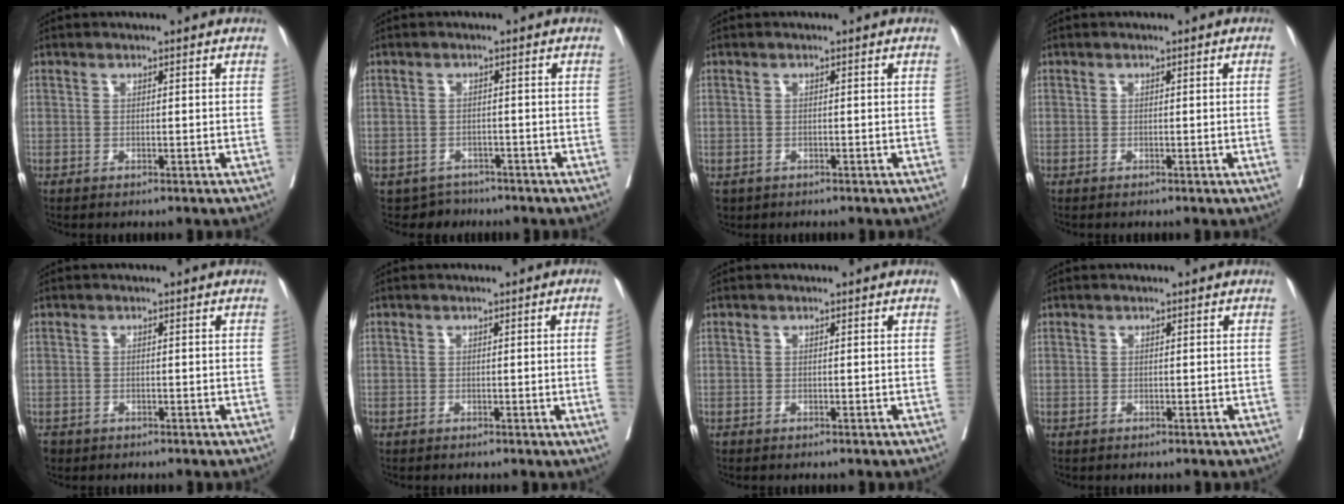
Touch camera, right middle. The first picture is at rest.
{"total": 3.6, "force": [-2.9, 2.2, -0.6], "torque": [0.012, 0.004, -0.045]}
{"total": 1.6, "force": [-1.0, 1.3, 0.3], "torque": [-0.009, 0.000, -0.012]}
{"total": 1.3, "force": [-0.1, -0.6, 1.1], "torque": [-0.008, 0.000, -0.001]}
{"total": 1.8, "force": [-1.3, 1.2, 0.3], "torque": [-0.010, 0.000, -0.024]}
{"total": 2.8, "force": [-0.3, -1.2, 2.6], "torque": [-0.033, -0.004, 0.000]}
{"total": 0.0}
{"total": 0.0}